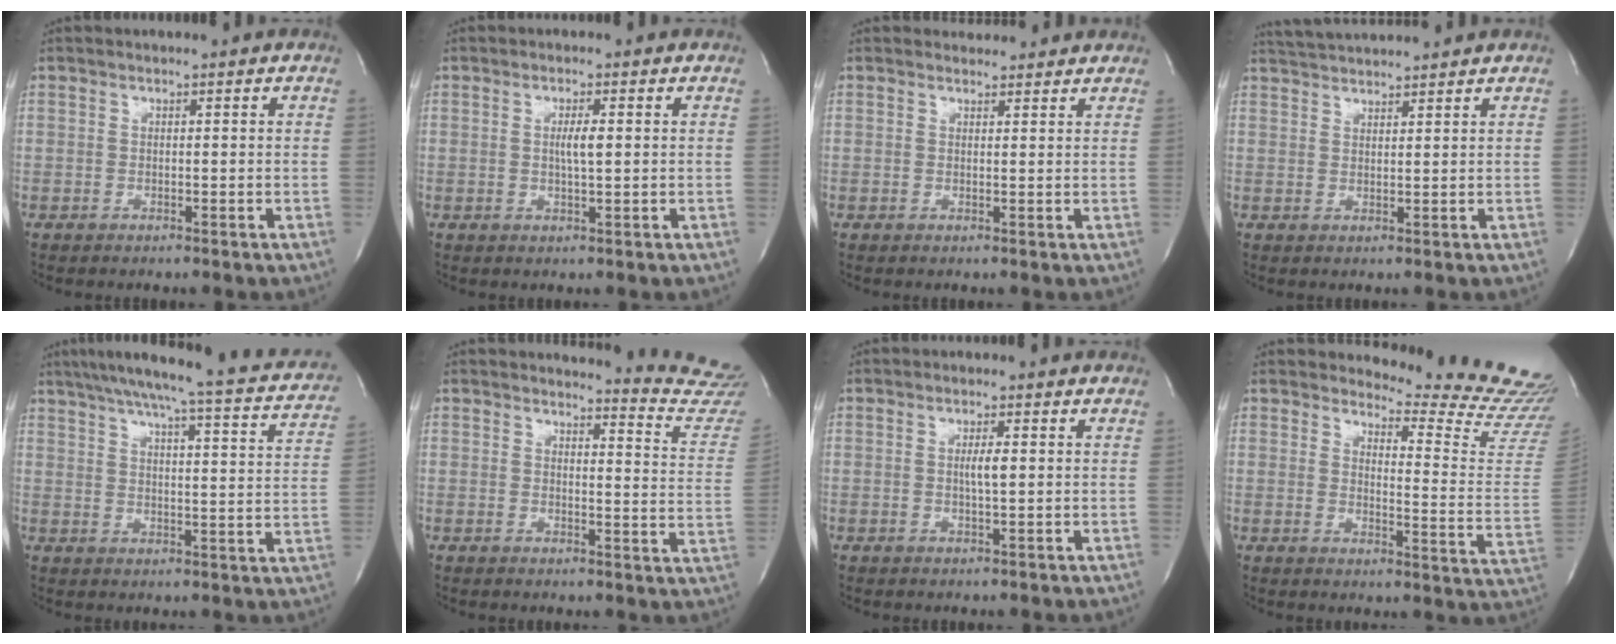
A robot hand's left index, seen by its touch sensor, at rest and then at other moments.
{"total": 2.5, "force": [0.2, 0.2, 2.5], "torque": [-0.047, -0.002, 0.002]}
{"total": 3.3, "force": [3.1, 1.0, 0.1], "torque": [-0.007, 0.009, 0.034]}
{"total": 6.4, "force": [6.2, -0.2, 1.5], "torque": [-0.037, 0.030, 0.102]}
{"total": 23.6, "force": [20.7, 2.5, 11.1], "torque": [-0.162, -0.024, 0.245]}
{"total": 12.5, "force": [12.5, -0.9, 0.1], "torque": [0.015, -0.130, 0.109]}
{"total": 2.2, "force": [0.2, 0.2, 2.2], "torque": [-0.041, -0.001, 0.001]}
{"total": 16.7, "force": [16.5, -0.3, 2.6], "torque": [-0.028, -0.161, 0.172]}